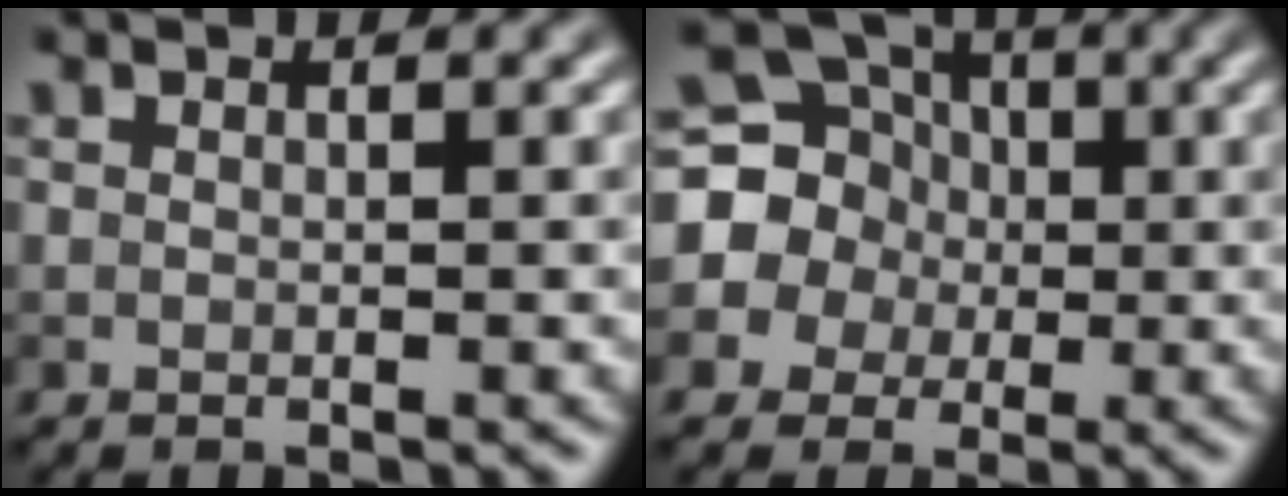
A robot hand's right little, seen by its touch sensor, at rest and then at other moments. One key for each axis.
{"total": 8.6, "fx": 0.3, "fy": 8.1, "fz": 2.7, "tx": -0.079, "ty": 0.029, "tz": -0.028}